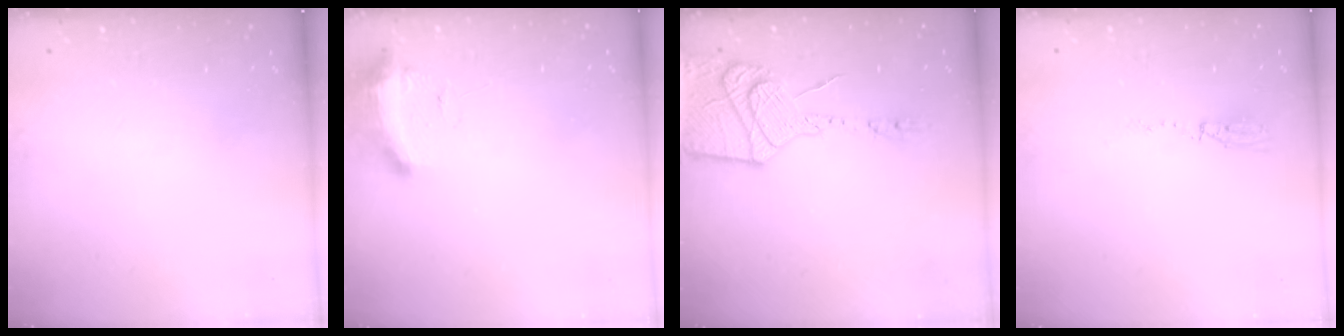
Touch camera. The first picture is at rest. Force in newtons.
{"total": 9.8, "press": 9.8, "slide": 0.5}
{"total": 24.1, "press": 21.5, "slide": 10.8}
{"total": 3.1, "press": 2.5, "slide": 1.9}